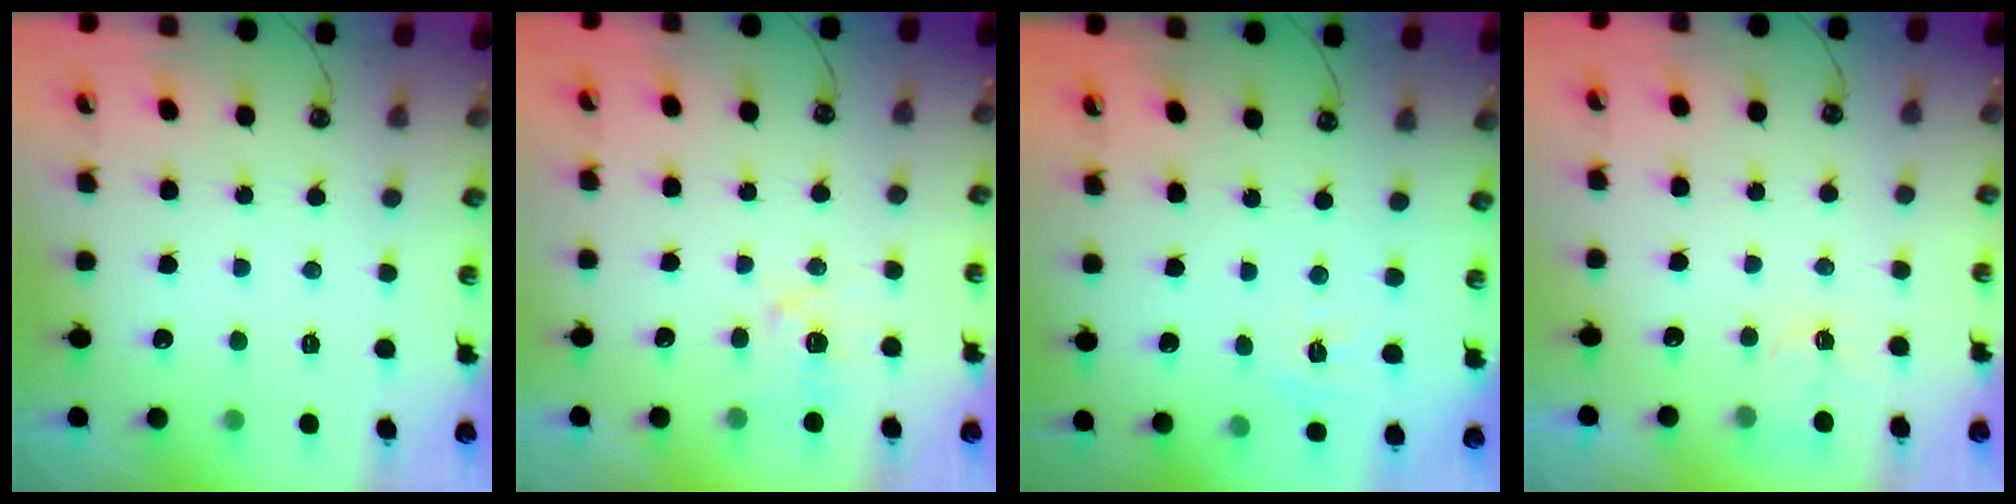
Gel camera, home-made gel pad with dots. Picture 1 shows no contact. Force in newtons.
{"total": 5.4, "press": 5.4, "slide": 0.5}
{"total": 6.8, "press": 6.7, "slide": 0.6}
{"total": 3.8, "press": 3.7, "slide": 0.5}